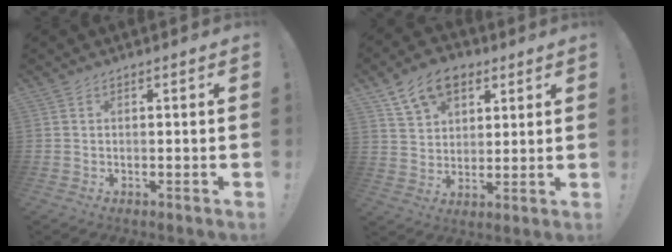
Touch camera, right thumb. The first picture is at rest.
{"total": 12.3, "force": [6.8, 8.4, 5.8], "torque": [-0.092, -0.025, 0.130]}